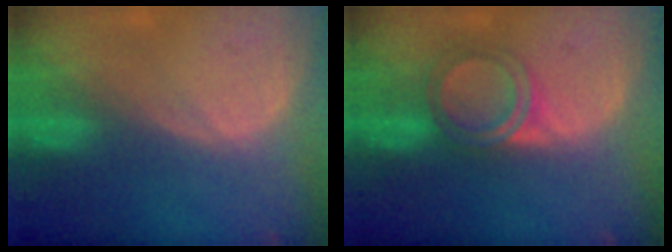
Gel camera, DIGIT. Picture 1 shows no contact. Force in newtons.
{"total": 4.9, "press": 4.7, "slide": 1.4}